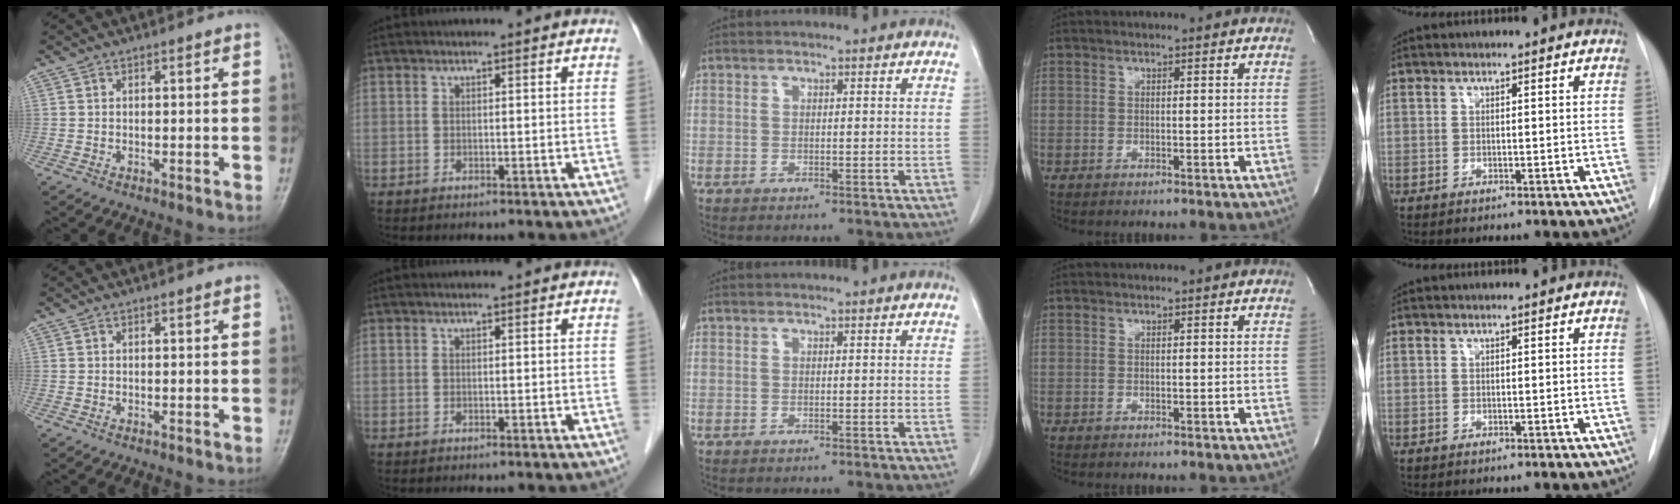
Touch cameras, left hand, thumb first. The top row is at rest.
{}